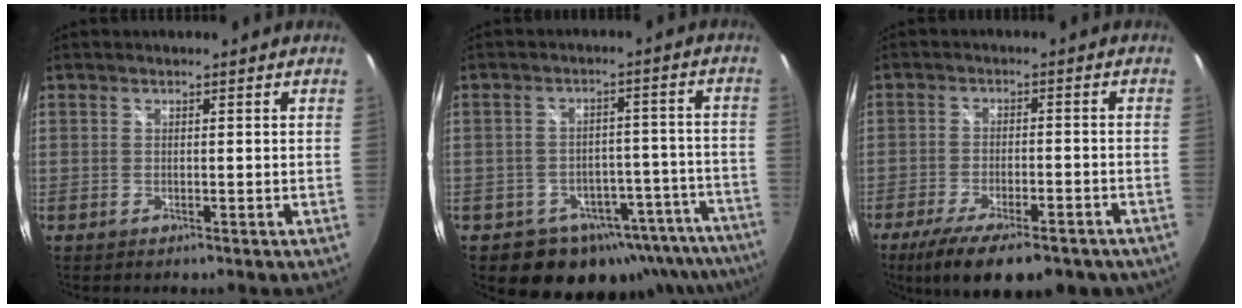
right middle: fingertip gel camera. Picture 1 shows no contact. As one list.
[{"total": 17.8, "force": [-14.4, 9.6, 4.4], "torque": [-0.065, 0.043, -0.162]}, {"total": 16.6, "force": [-11.8, 5.8, 10.1], "torque": [-0.195, -0.044, -0.171]}]